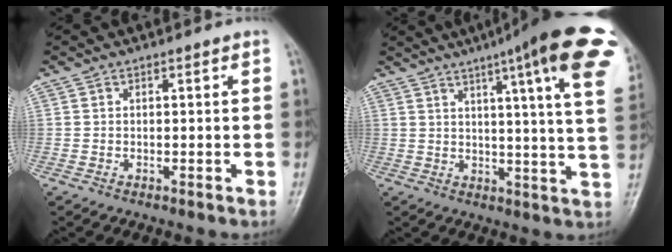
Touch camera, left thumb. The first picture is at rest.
{"total": 22.9, "force": [11.9, 3.0, 19.3], "torque": [-0.228, -0.024, 0.136]}